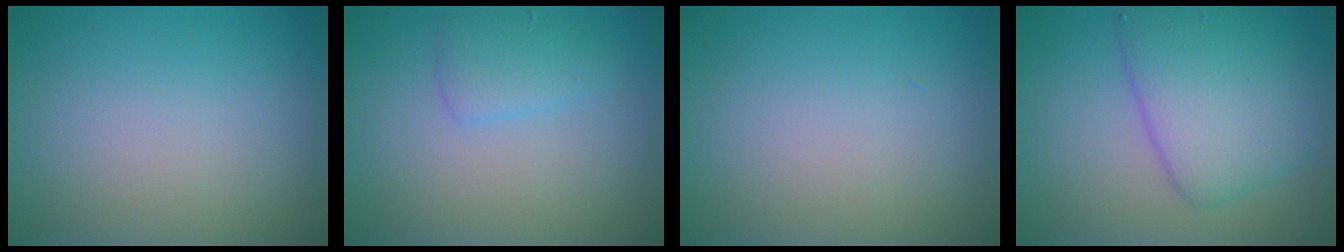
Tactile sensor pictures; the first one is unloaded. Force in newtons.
{"total": 2.1, "press": 2.1, "slide": 0.1}
{"total": 0.0}
{"total": 6.0, "press": 6.0, "slide": 0.2}